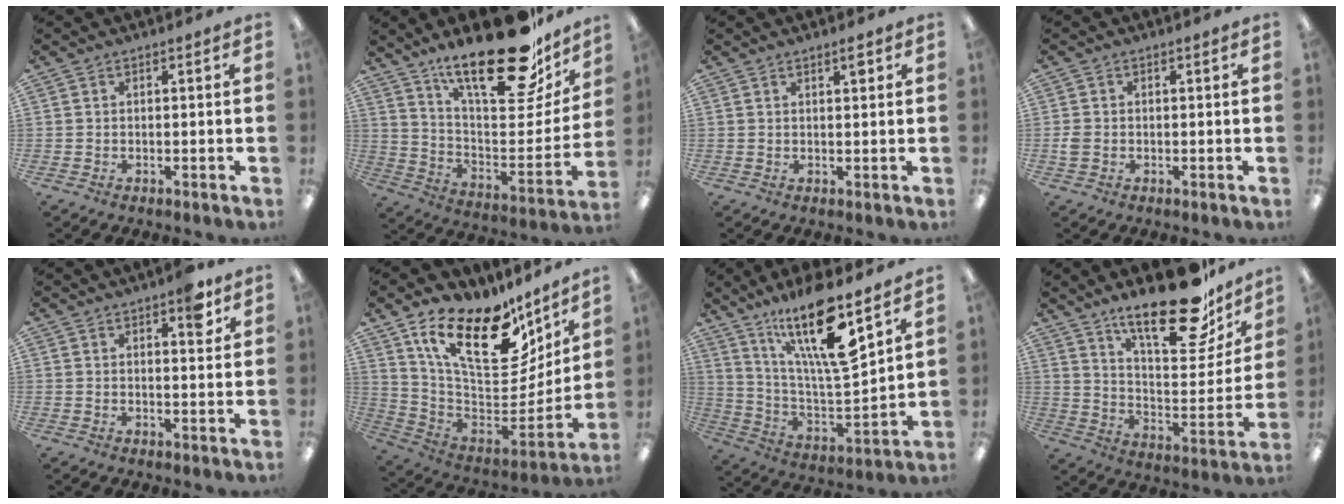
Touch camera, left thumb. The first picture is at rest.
{"total": 26.7, "force": [19.7, 8.6, 15.9], "torque": [-0.222, -0.138, 0.328]}
{"total": 2.1, "force": [1.5, 0.5, 1.4], "torque": [-0.022, -0.002, 0.024]}
{"total": 2.1, "force": [-0.3, 1.6, 1.4], "torque": [-0.023, 0.005, -0.004]}
{"total": 5.9, "force": [3.7, 2.1, 4.1], "torque": [-0.042, -0.016, 0.054]}
{"total": 24.5, "force": [14.5, 11.2, 16.2], "torque": [-0.250, -0.088, 0.258]}
{"total": 20.3, "force": [13.7, 4.8, 14.2], "torque": [-0.260, -0.079, 0.226]}
{"total": 23.9, "force": [17.9, 7.9, 13.8], "torque": [-0.201, -0.123, 0.295]}